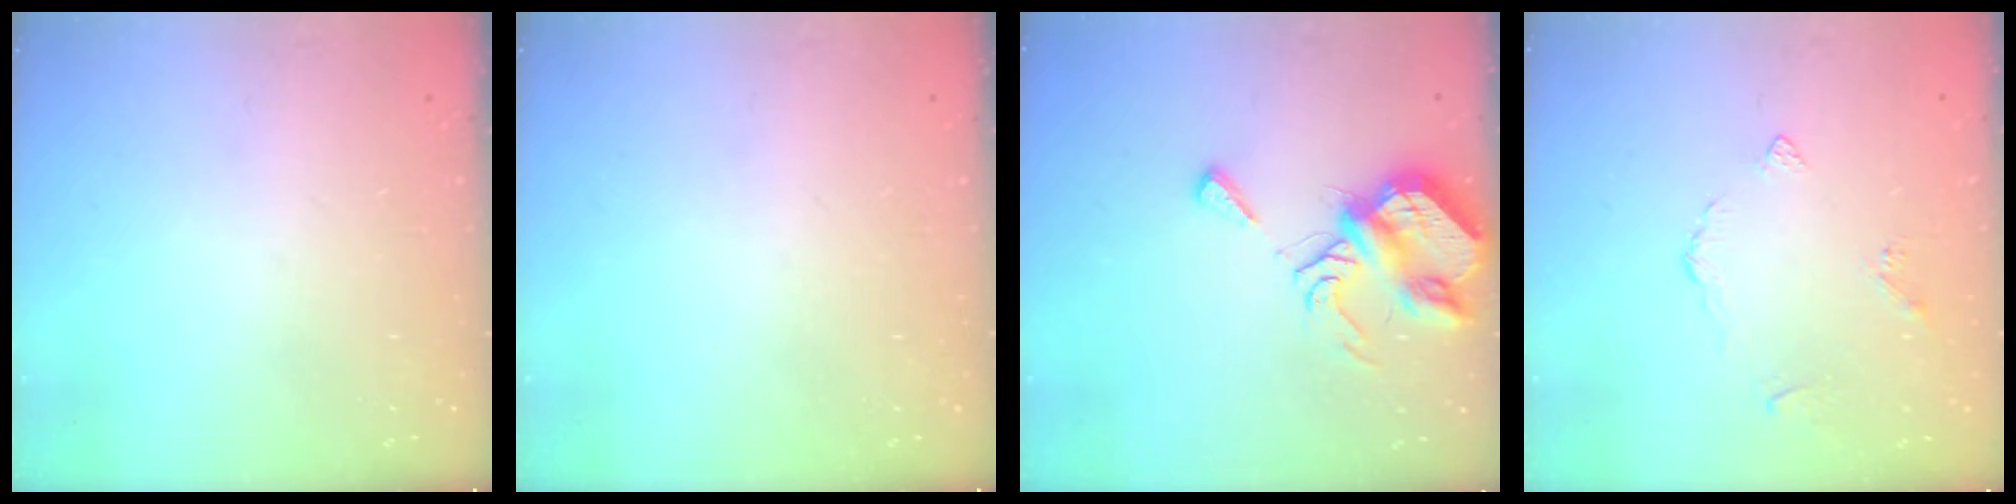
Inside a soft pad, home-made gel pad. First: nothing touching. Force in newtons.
{"total": 0.0}
{"total": 8.9, "press": 8.8, "slide": 1.3}
{"total": 3.3, "press": 3.3, "slide": 0.8}